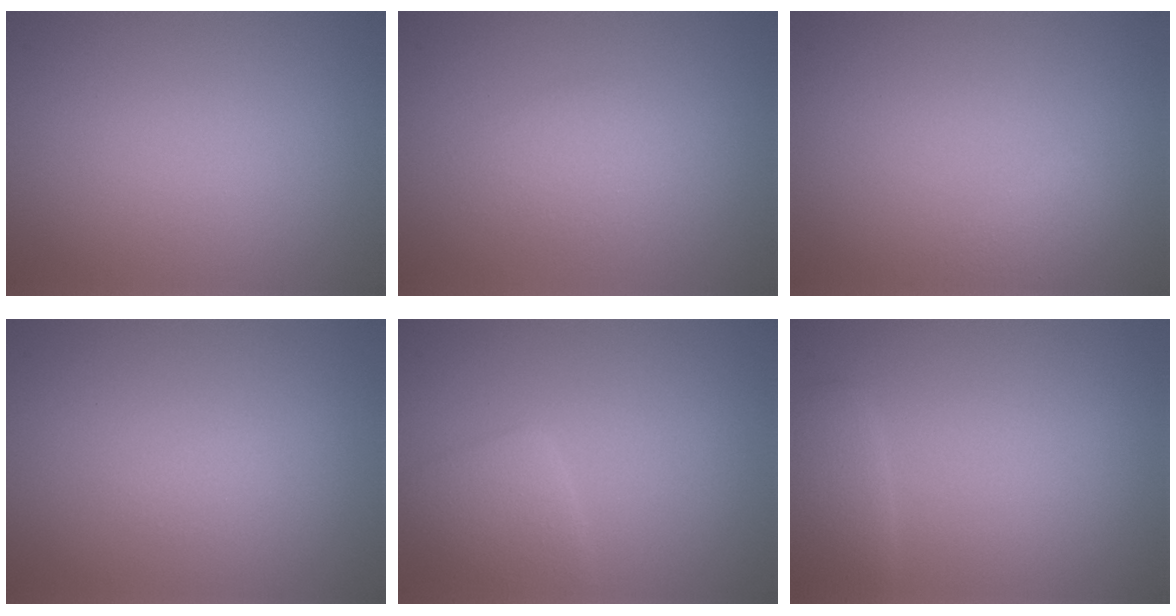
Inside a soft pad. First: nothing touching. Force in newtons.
{"total": 1.6, "press": 1.6, "slide": 0.1}
{"total": 1.6, "press": 1.6, "slide": 0.1}
{"total": 0.6, "press": 0.6, "slide": 0.0}
{"total": 2.6, "press": 2.6, "slide": 0.1}
{"total": 2.1, "press": 2.0, "slide": 0.1}